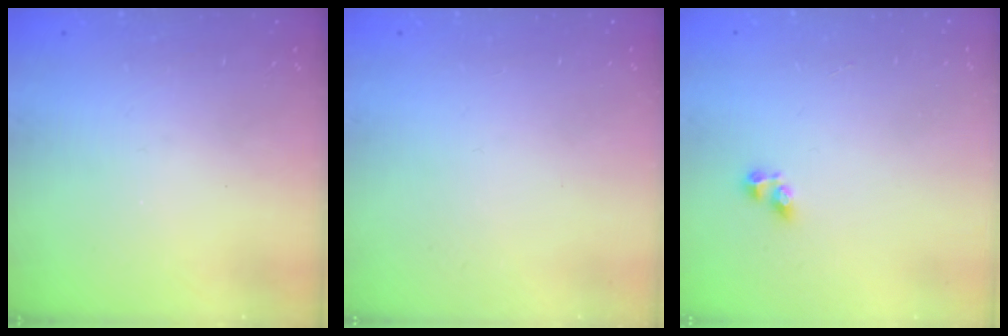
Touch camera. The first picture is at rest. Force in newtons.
{"total": 0.0}
{"total": 3.3, "press": 3.1, "slide": 1.2}